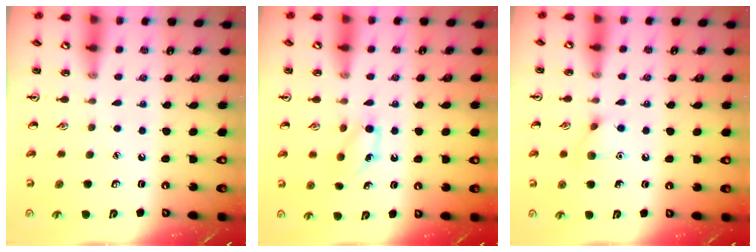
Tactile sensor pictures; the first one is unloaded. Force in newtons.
{"total": 7.9, "press": 7.6, "slide": 2.1}
{"total": 7.4, "press": 7.3, "slide": 1.0}